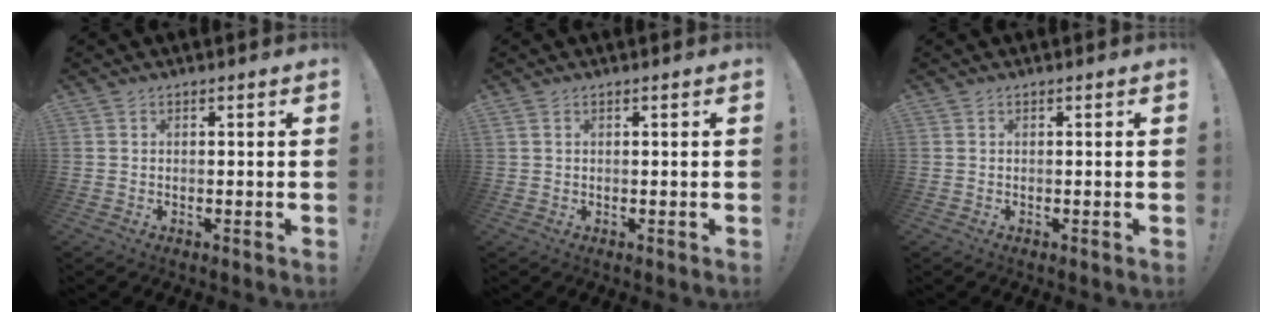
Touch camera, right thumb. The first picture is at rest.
{"total": 0.9, "force": [0.5, 0.3, 0.6], "torque": [-0.019, 0.004, 0.011]}
{"total": 0.0}